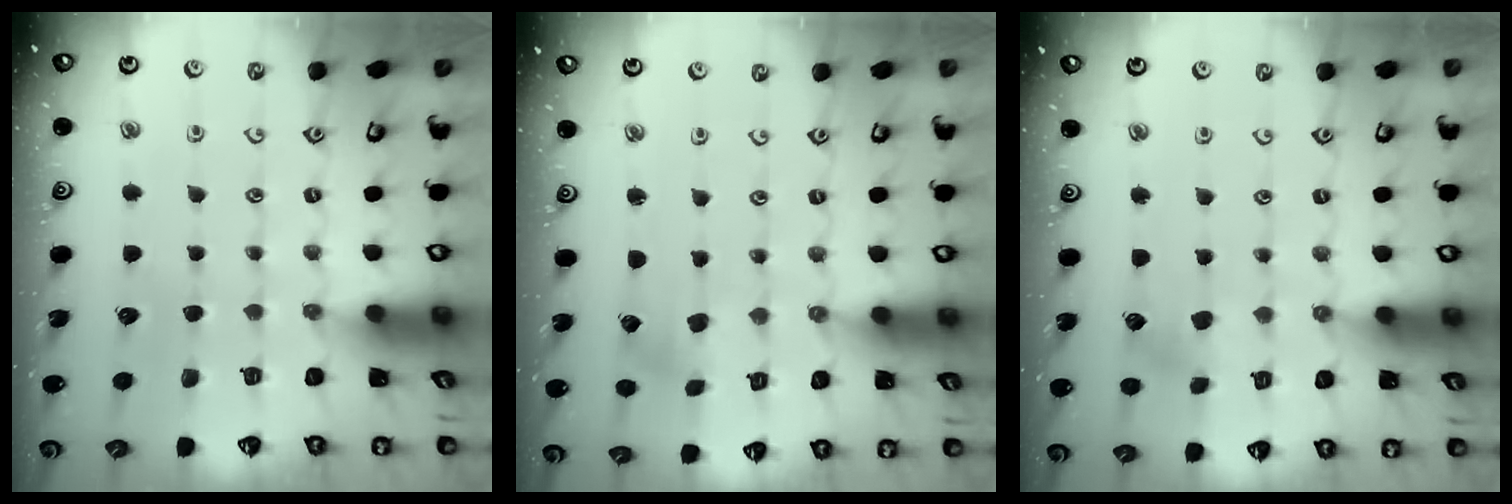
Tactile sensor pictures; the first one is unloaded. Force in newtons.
{"total": 1.2, "press": 1.2, "slide": 0.1}
{"total": 1.8, "press": 1.8, "slide": 0.3}